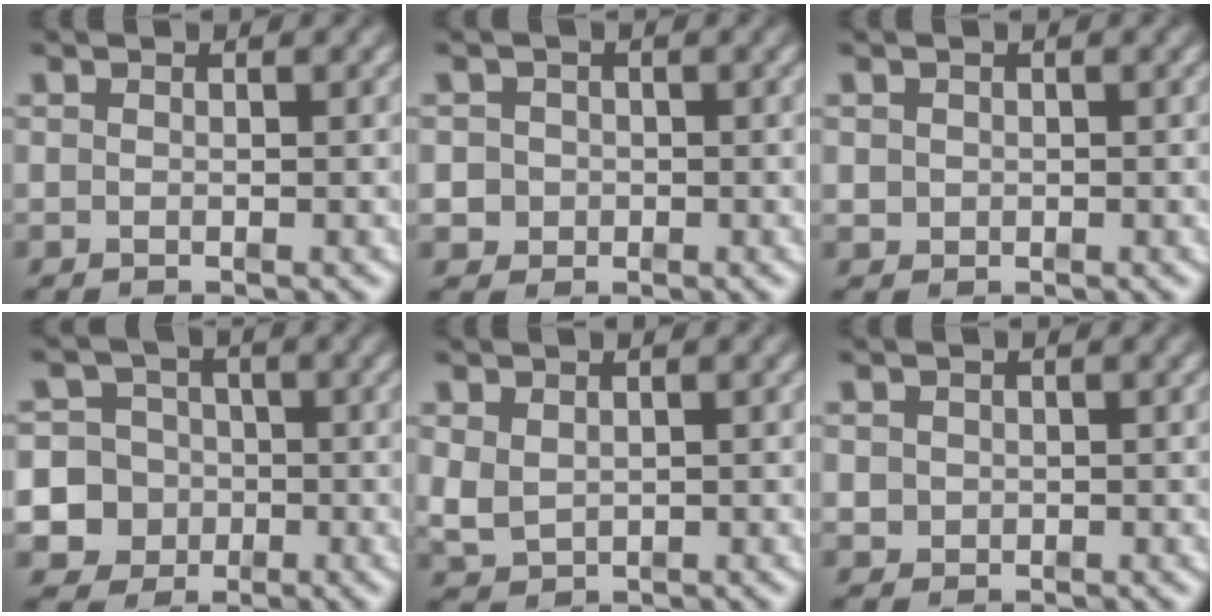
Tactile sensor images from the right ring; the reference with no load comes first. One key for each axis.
{"total": 3.9, "fx": -0.7, "fy": 3.8, "fz": 0.8, "tx": -0.023, "ty": -0.012, "tz": -0.011}
{"total": 1.2, "fx": 0.0, "fy": 1.1, "fz": 0.2, "tx": -0.010, "ty": -0.005, "tz": 0.006}
{"total": 14.4, "fx": -4.0, "fy": 13.4, "fz": 3.3, "tx": -0.102, "ty": -0.071, "tz": -0.065}
{"total": 2.7, "fx": 0.3, "fy": 2.4, "fz": 1.1, "tx": -0.042, "ty": -0.018, "tz": 0.021}
{"total": 1.9, "fx": 0.0, "fy": 1.8, "fz": 0.4, "tx": -0.016, "ty": -0.007, "tz": 0.005}